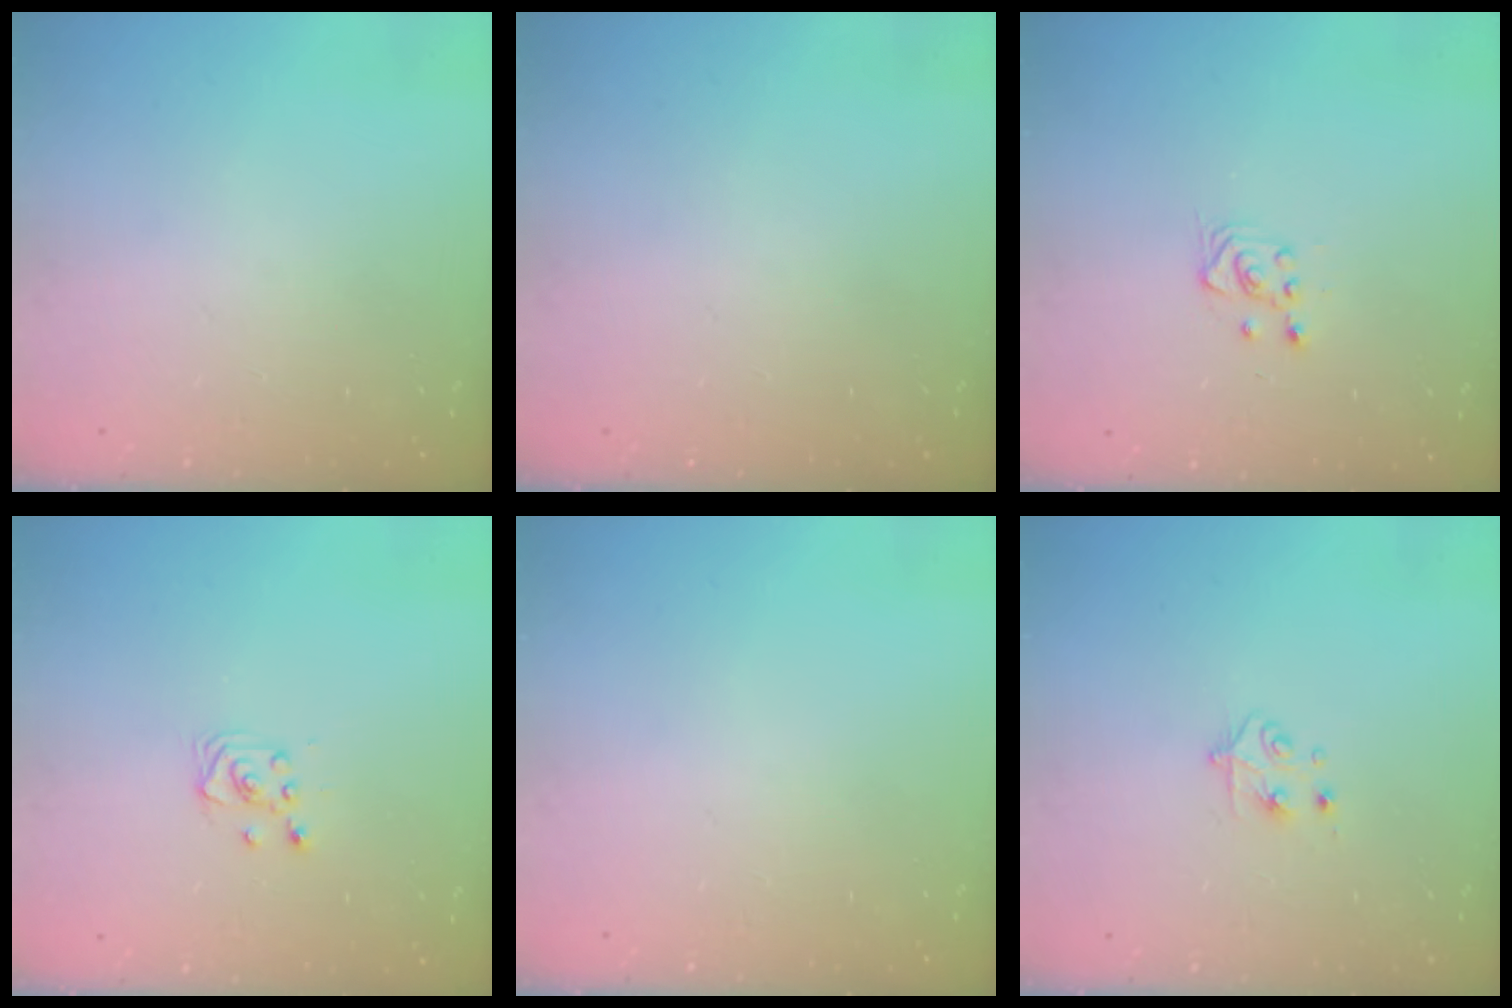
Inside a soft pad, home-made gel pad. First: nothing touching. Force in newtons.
{"total": 0.0}
{"total": 3.0, "press": 2.8, "slide": 1.0}
{"total": 2.9, "press": 2.9, "slide": 0.4}
{"total": 0.0}
{"total": 4.8, "press": 4.8, "slide": 0.6}